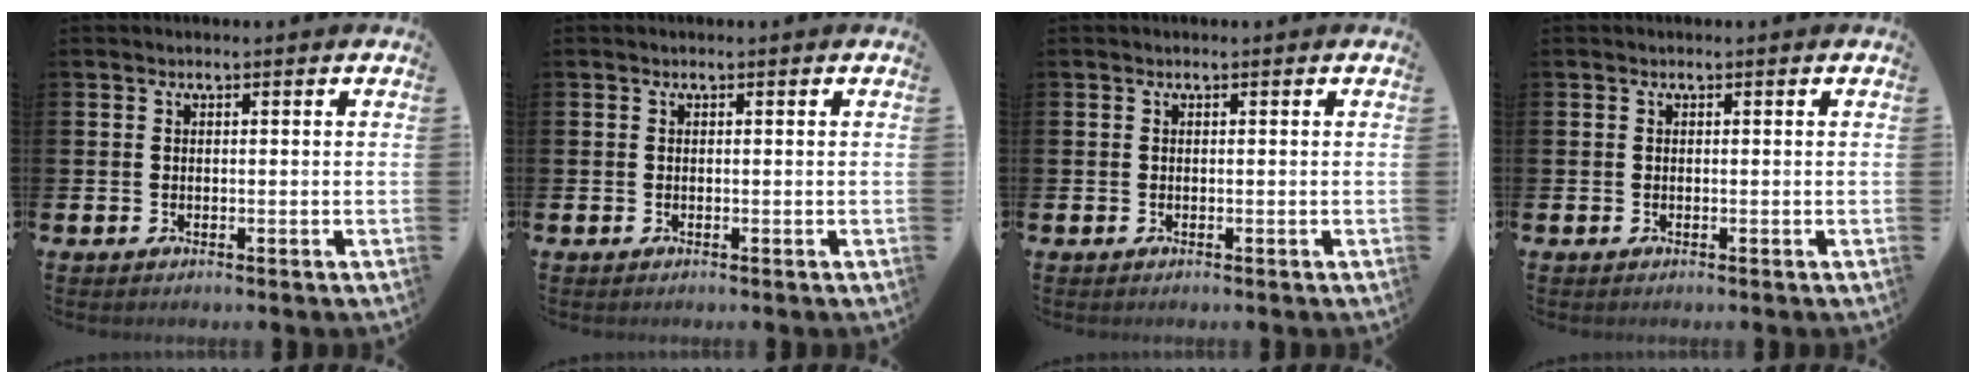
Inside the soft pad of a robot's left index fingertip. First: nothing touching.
{"total": 0.0}
{"total": 0.0}
{"total": 0.0}